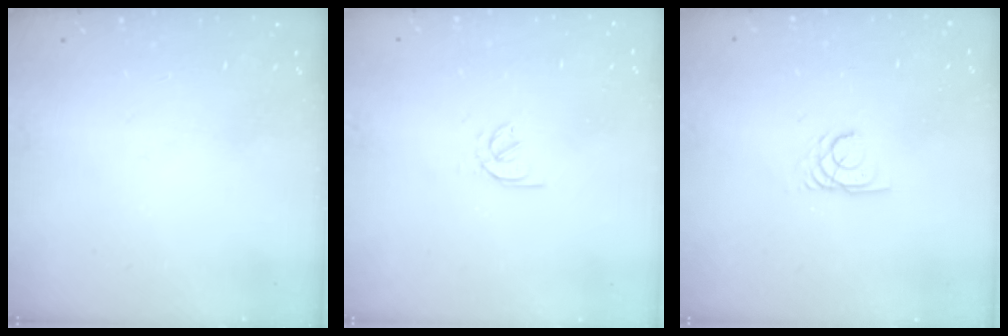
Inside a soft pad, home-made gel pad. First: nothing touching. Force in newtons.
{"total": 2.4, "press": 2.4, "slide": 0.5}
{"total": 2.7, "press": 2.7, "slide": 0.1}